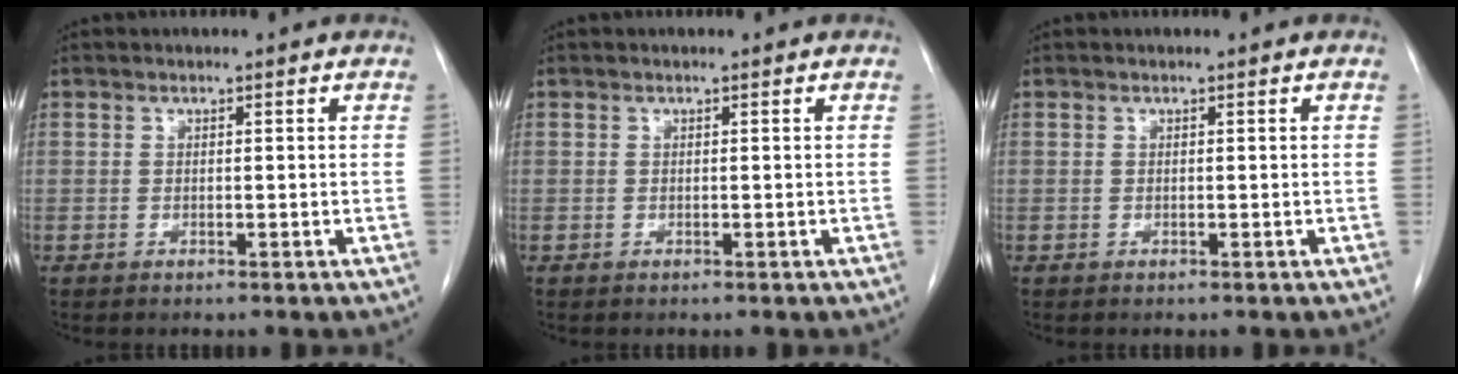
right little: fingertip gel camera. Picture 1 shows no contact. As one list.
[{"total": 0.0}, {"total": 0.0}]